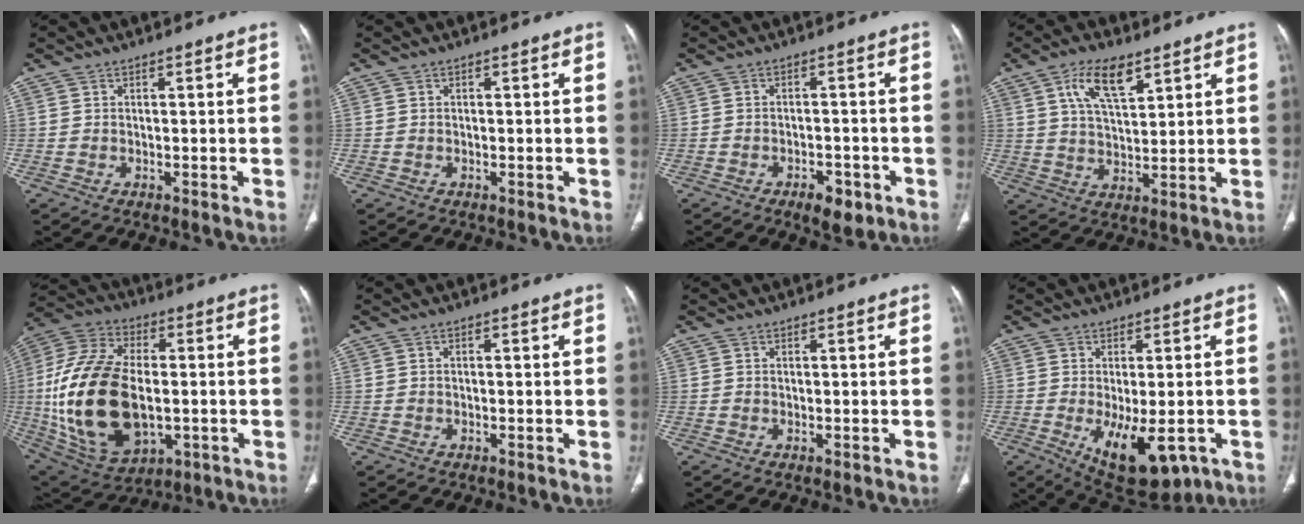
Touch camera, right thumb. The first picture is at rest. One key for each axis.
{"total": 0.0}
{"total": 5.2, "fx": -2.8, "fy": 2.6, "fz": 3.5, "tx": -0.041, "ty": 0.011, "tz": -0.035}
{"total": 9.6, "fx": 5.1, "fy": 4.1, "fz": 7.1, "tx": -0.116, "ty": -0.021, "tz": 0.097}
{"total": 25.8, "fx": -2.2, "fy": 15.1, "fz": 20.8, "tx": -0.413, "ty": 0.002, "tz": -0.018}
{"total": 0.6, "fx": 0.0, "fy": 0.4, "fz": 0.4, "tx": -0.007, "ty": 0.001, "tz": 0.000}
{"total": 0.0}
{"total": 13.2, "fx": -4.6, "fy": 6.2, "fz": 10.7, "tx": -0.152, "ty": -0.011, "tz": -0.050}